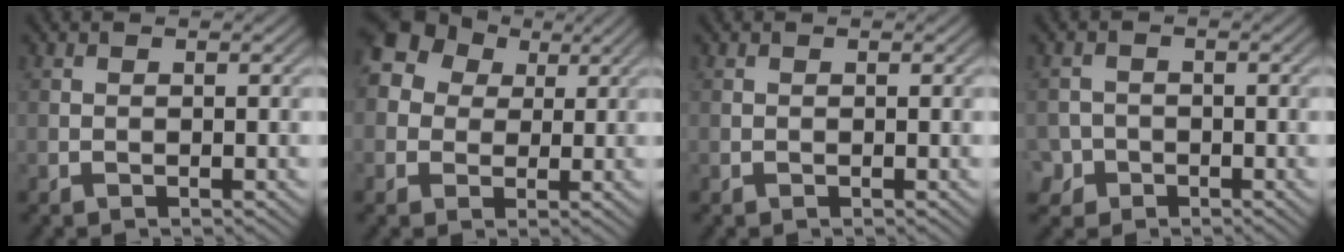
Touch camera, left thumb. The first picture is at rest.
{"total": 8.8, "force": [3.0, 7.2, 4.1], "torque": [-0.114, 0.036, 0.027]}
{"total": 0.0}
{"total": 2.9, "force": [-1.5, 2.4, 0.6], "torque": [-0.012, -0.001, -0.033]}